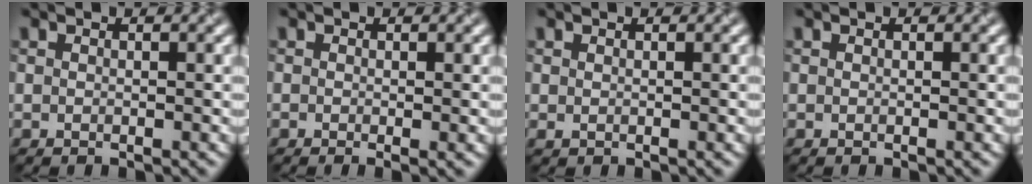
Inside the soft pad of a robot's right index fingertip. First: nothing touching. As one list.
[{"total": 1.2, "force": [-0.3, 0.3, 1.2], "torque": [-0.020, -0.006, -0.004]}, {"total": 0.0}, {"total": 0.0}]